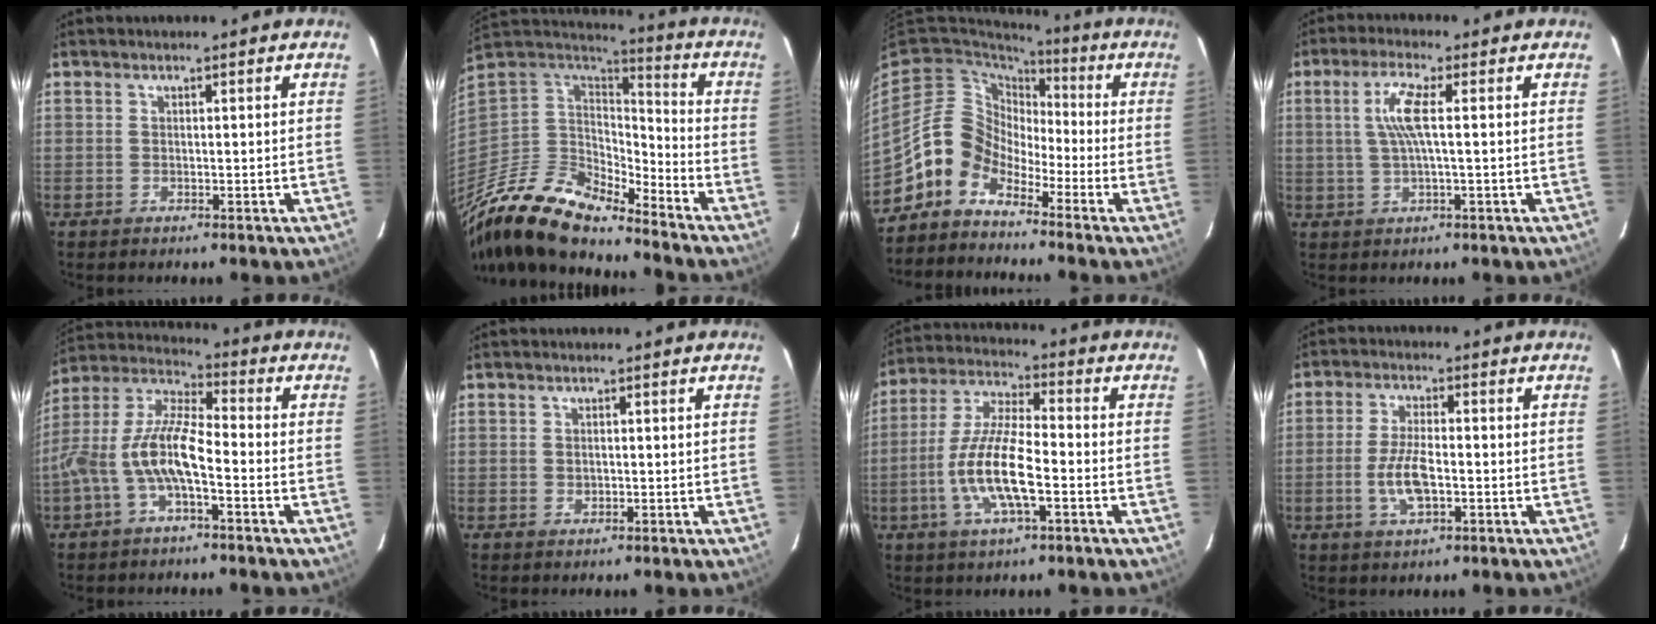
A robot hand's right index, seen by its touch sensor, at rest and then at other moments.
{"total": 19.6, "force": [-15.5, 5.9, 10.5], "torque": [-0.216, -0.034, -0.296]}
{"total": 9.3, "force": [-5.7, 7.0, 2.2], "torque": [-0.044, 0.039, -0.129]}
{"total": 5.7, "force": [0.8, 0.3, 5.7], "torque": [-0.112, 0.002, 0.018]}
{"total": 11.2, "force": [-3.8, 3.5, 9.9], "torque": [-0.210, 0.009, -0.072]}
{"total": 0.9, "force": [0.0, 0.8, 0.5], "torque": [-0.007, 0.000, 0.001]}
{"total": 12.9, "force": [-3.9, 3.4, 11.9], "torque": [-0.247, -0.004, -0.076]}
{"total": 7.0, "force": [-1.8, 2.7, 6.2], "torque": [-0.129, -0.002, -0.033]}